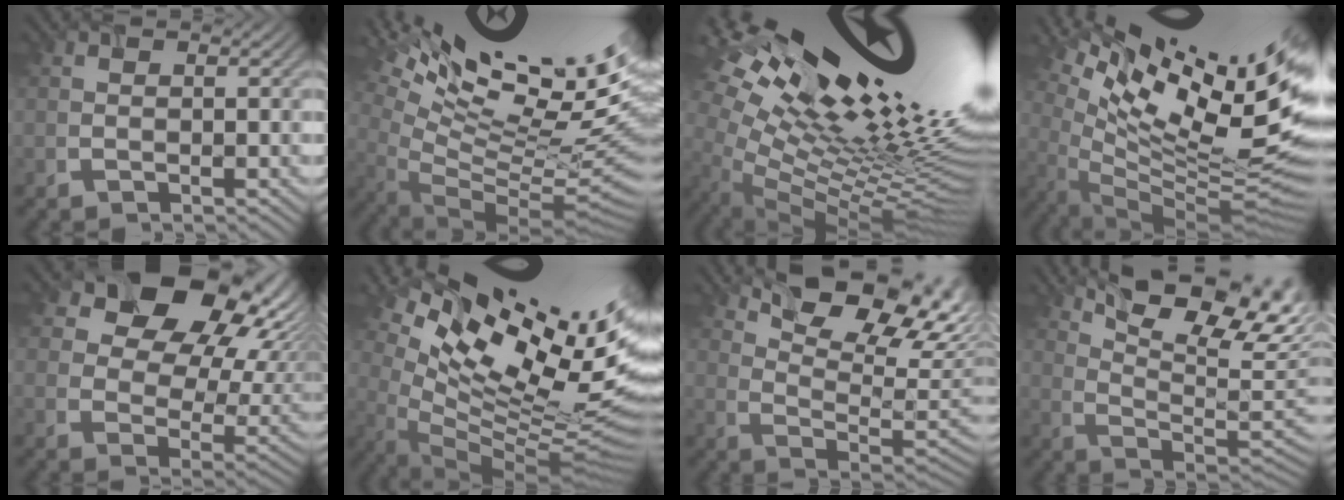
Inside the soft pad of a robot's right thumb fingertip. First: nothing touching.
{"total": 16.7, "force": [8.5, 5.3, 13.4], "torque": [-0.215, 0.003, 0.159]}
{"total": 18.8, "force": [8.3, 6.2, 15.7], "torque": [-0.275, 0.024, 0.130]}
{"total": 15.7, "force": [6.6, 5.2, 13.2], "torque": [-0.216, 0.002, 0.124]}
{"total": 15.4, "force": [7.7, 10.0, 8.8], "torque": [-0.145, 0.004, 0.127]}
{"total": 16.8, "force": [7.5, 6.9, 13.4], "torque": [-0.203, 0.007, 0.141]}
{"total": 14.1, "force": [6.1, 6.8, 10.7], "torque": [-0.166, 0.004, 0.087]}
{"total": 14.9, "force": [7.3, 6.0, 11.5], "torque": [-0.192, 0.011, 0.110]}